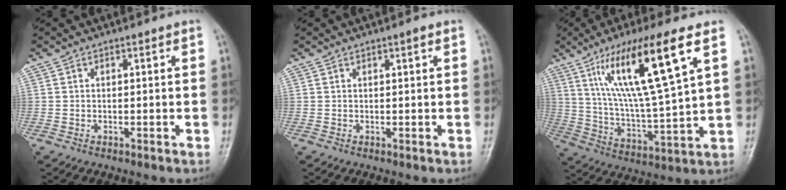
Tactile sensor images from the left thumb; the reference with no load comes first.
{"total": 0.9, "force": [0.5, 0.1, 0.7], "torque": [-0.010, 0.000, 0.005]}
{"total": 19.2, "force": [8.8, 2.8, 16.8], "torque": [-0.301, -0.032, 0.161]}